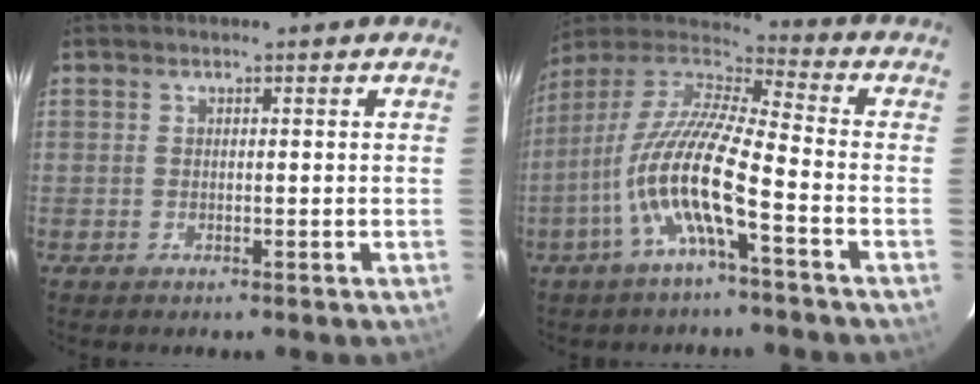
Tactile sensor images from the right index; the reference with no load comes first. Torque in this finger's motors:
{"motor_torque": [1.94, -0.20, 1.05, 0.21]}